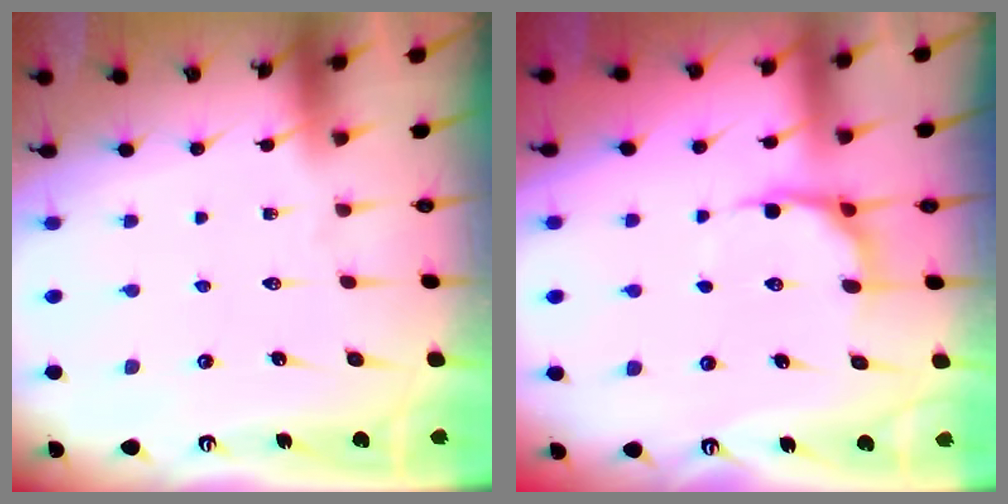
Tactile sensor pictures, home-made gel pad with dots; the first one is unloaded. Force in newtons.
{"total": 6.1, "press": 5.4, "slide": 2.9}